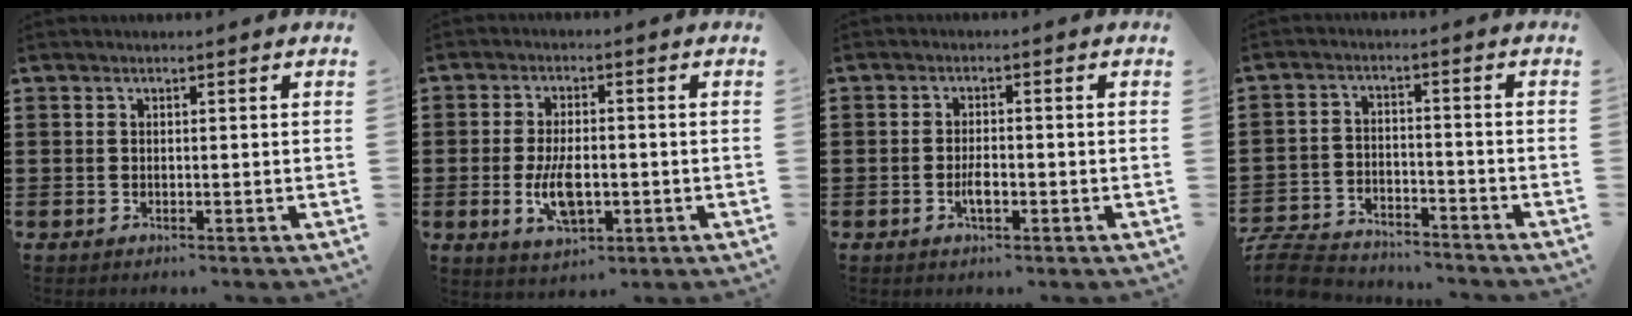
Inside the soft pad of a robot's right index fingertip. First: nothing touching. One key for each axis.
{"total": 6.7, "fx": -1.5, "fy": 3.1, "fz": 5.8, "tx": -0.119, "ty": -0.009, "tz": -0.032}
{"total": 2.7, "fx": -1.0, "fy": 0.7, "fz": 2.4, "tx": -0.052, "ty": -0.006, "tz": -0.019}
{"total": 6.6, "fx": -6.4, "fy": 1.3, "fz": 1.0, "tx": -0.035, "ty": 0.008, "tz": -0.131}